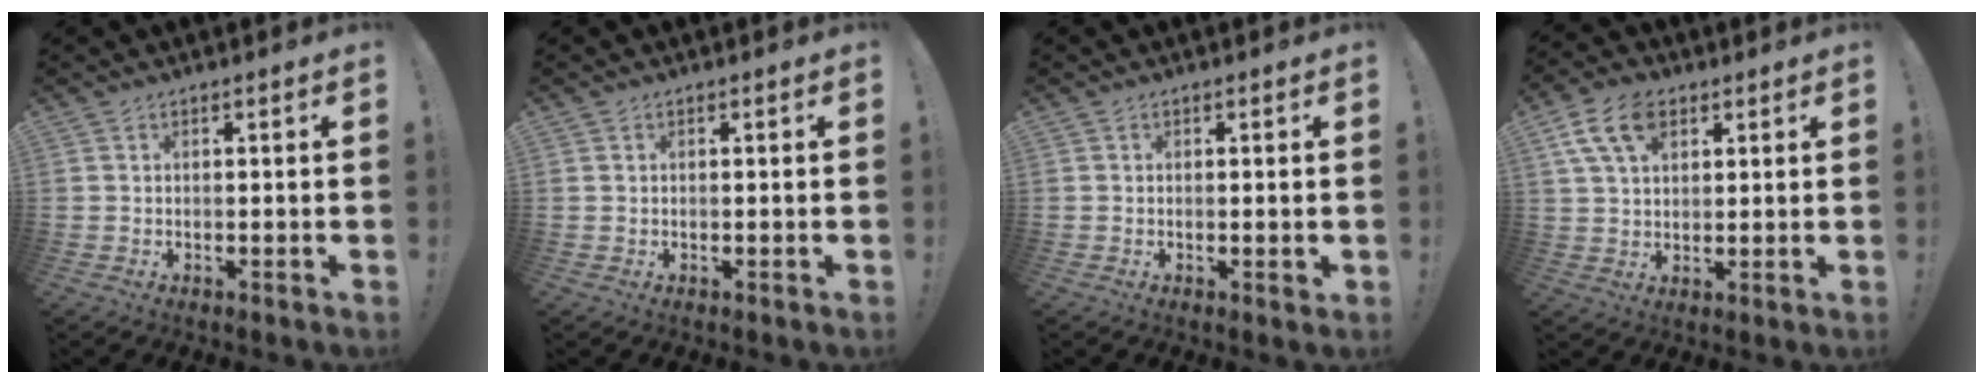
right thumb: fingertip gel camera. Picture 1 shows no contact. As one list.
[{"total": 0.0}, {"total": 1.2, "force": [0.1, 0.2, 1.1], "torque": [-0.013, -0.003, 0.000]}, {"total": 11.0, "force": [5.1, 6.9, 6.9], "torque": [-0.127, -0.004, 0.095]}]